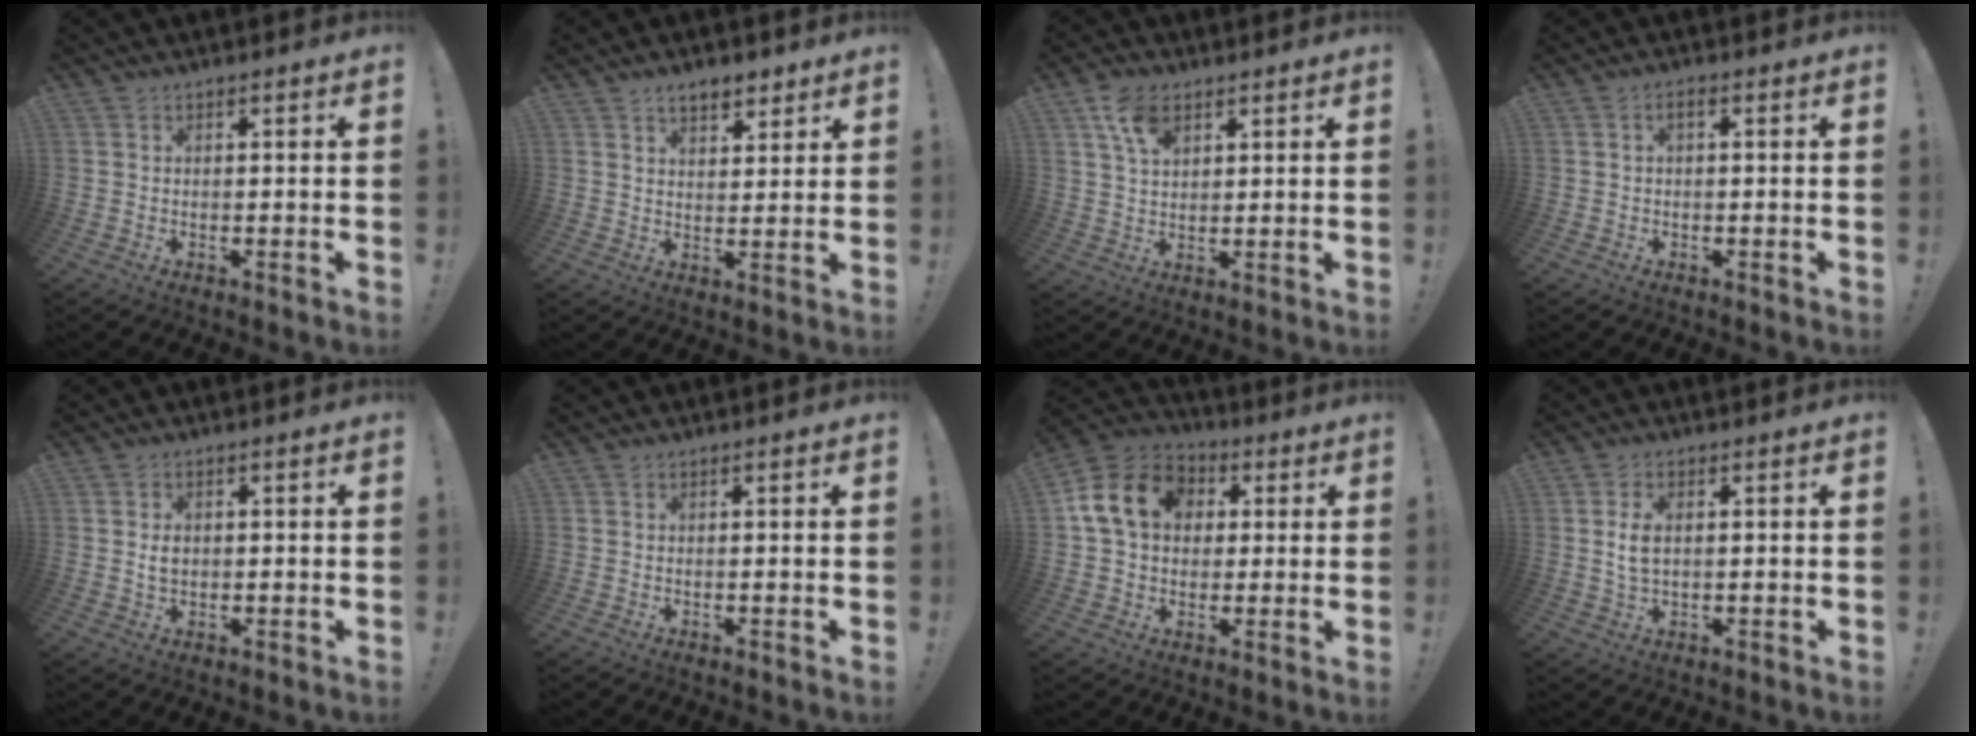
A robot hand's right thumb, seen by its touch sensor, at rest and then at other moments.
{"total": 6.0, "force": [4.3, 3.2, 2.7], "torque": [-0.032, -0.020, 0.076]}
{"total": 8.0, "force": [4.4, 4.8, 4.7], "torque": [-0.086, -0.008, 0.084]}
{"total": 1.4, "force": [-0.1, 0.3, 1.3], "torque": [-0.026, 0.004, -0.002]}
{"total": 2.5, "force": [0.4, 2.0, 1.4], "torque": [-0.012, 0.000, 0.004]}
{"total": 0.0}
{"total": 16.0, "force": [4.0, 12.3, 9.5], "torque": [-0.160, 0.014, 0.081]}
{"total": 4.2, "force": [0.7, 2.4, 3.4], "torque": [-0.062, -0.004, 0.006]}